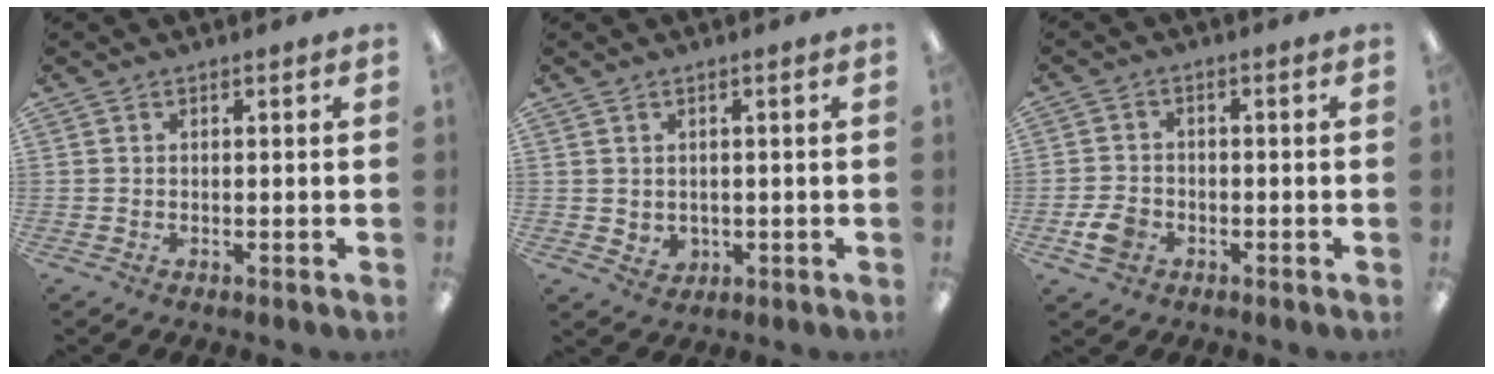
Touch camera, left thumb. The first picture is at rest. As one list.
[{"total": 2.3, "force": [1.3, 1.9, 0.6], "torque": [-0.006, -0.007, 0.022]}, {"total": 4.9, "force": [-2.0, 3.6, 2.6], "torque": [-0.059, 0.005, -0.038]}]